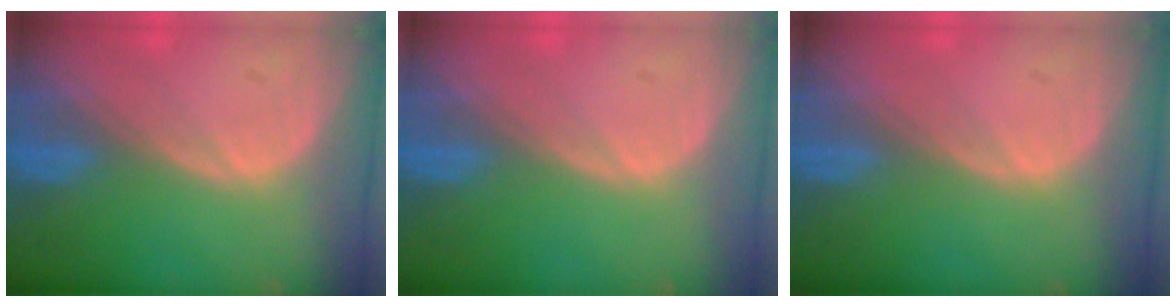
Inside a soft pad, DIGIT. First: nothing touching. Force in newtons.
{"total": 0.0}
{"total": 0.0}